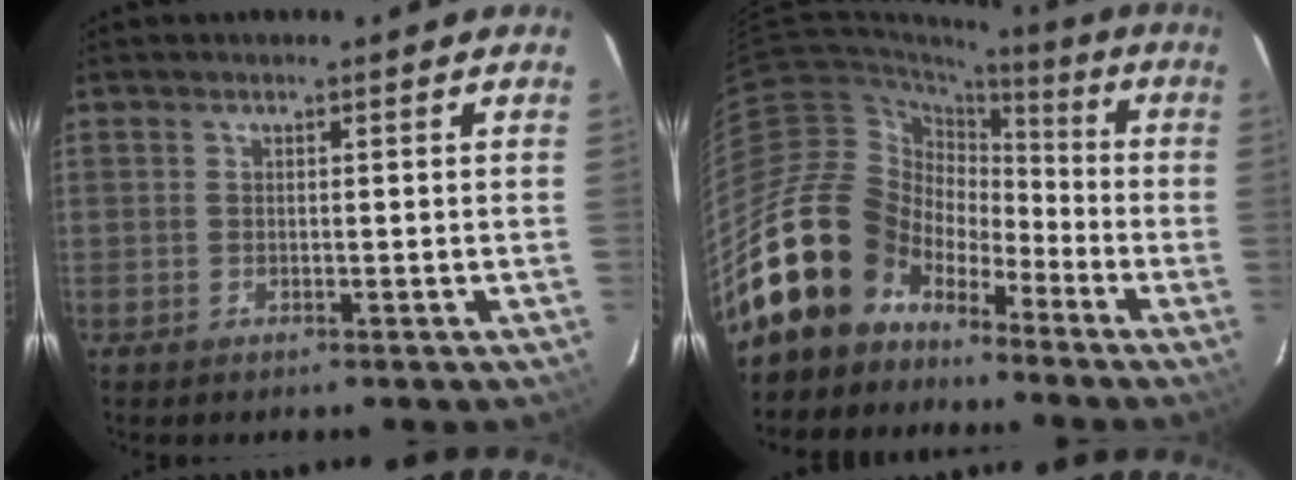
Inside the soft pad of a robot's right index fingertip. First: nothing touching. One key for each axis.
{"total": 17.3, "fx": -10.4, "fy": 12.5, "fz": 5.8, "tx": -0.129, "ty": 0.036, "tz": -0.180}